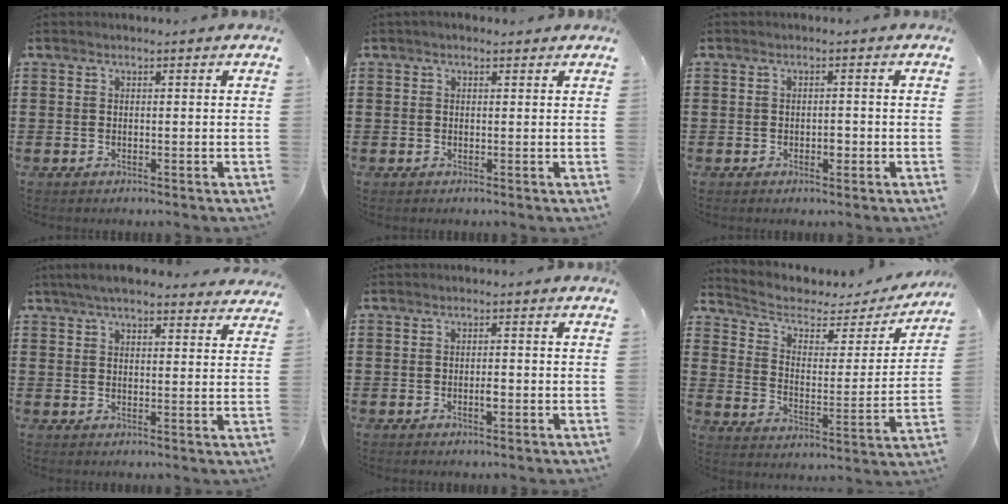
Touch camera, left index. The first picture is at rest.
{"total": 0.7, "force": [0.4, 0.6, 0.3], "torque": [-0.008, 0.006, 0.006]}
{"total": 1.4, "force": [-0.3, 0.7, 1.2], "torque": [-0.022, 0.000, -0.007]}
{"total": 5.2, "force": [4.7, 0.7, 2.0], "torque": [-0.052, -0.007, 0.088]}
{"total": 1.7, "force": [-0.4, 0.5, 1.5], "torque": [-0.028, -0.002, -0.005]}
{"total": 4.1, "force": [2.6, 2.3, 2.2], "torque": [-0.062, -0.014, 0.037]}